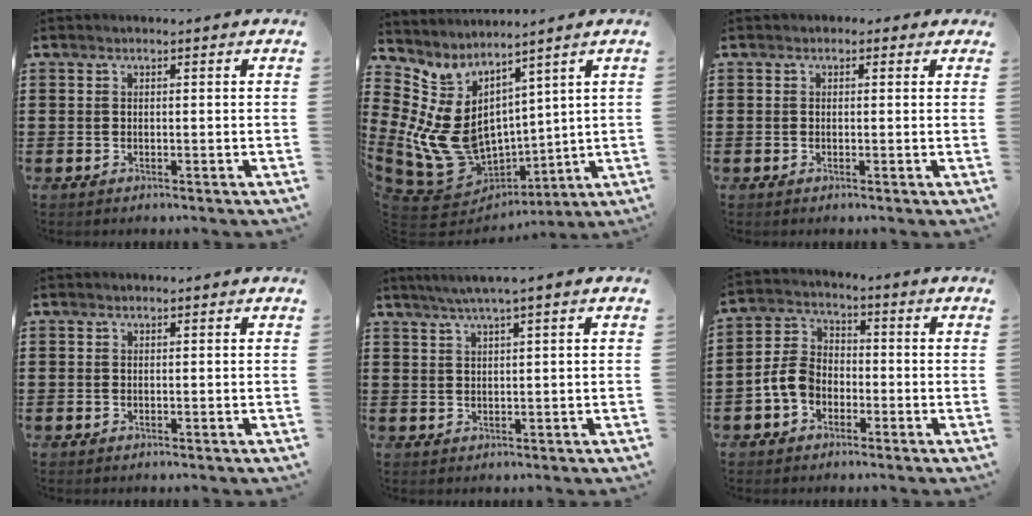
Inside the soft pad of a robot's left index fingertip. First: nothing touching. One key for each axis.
{"total": 11.6, "fx": 1.5, "fy": 8.8, "fz": 7.4, "tx": -0.206, "ty": -0.031, "tz": 0.035}
{"total": 1.0, "fx": -0.1, "fy": 0.9, "fz": 0.3, "tx": -0.009, "ty": 0.005, "tz": -0.003}
{"total": 0.0}
{"total": 2.4, "fx": 1.3, "fy": -0.4, "fz": 2.0, "tx": -0.038, "ty": -0.002, "tz": 0.024}
{"total": 5.8, "fx": -2.5, "fy": 4.2, "fz": 3.1, "tx": -0.086, "ty": 0.008, "tz": -0.055}